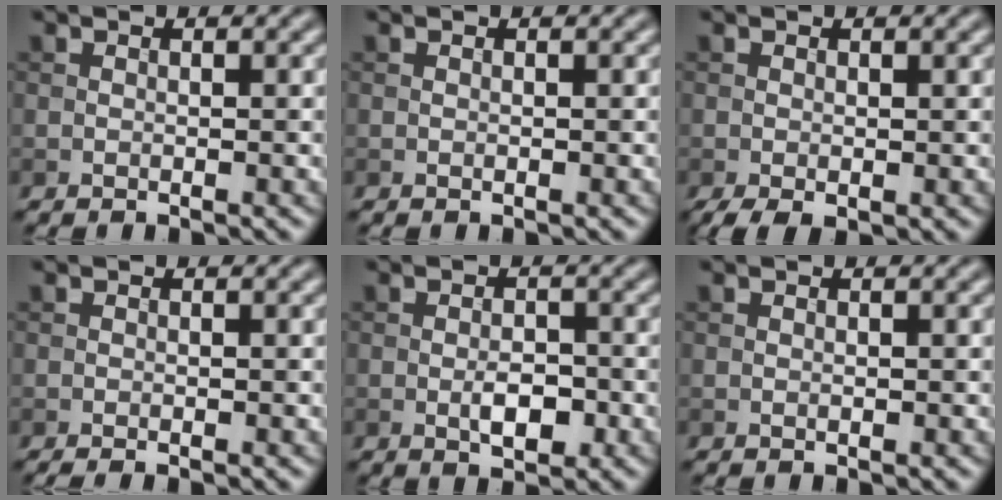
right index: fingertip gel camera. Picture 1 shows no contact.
{"total": 0.0}
{"total": 2.0, "force": [-0.9, 0.9, 1.6], "torque": [-0.036, -0.010, -0.013]}
{"total": 1.0, "force": [-0.5, 0.2, 0.8], "torque": [-0.011, -0.003, -0.010]}
{"total": 2.8, "force": [-0.8, 1.4, 2.3], "torque": [-0.037, -0.001, -0.013]}
{"total": 0.0}